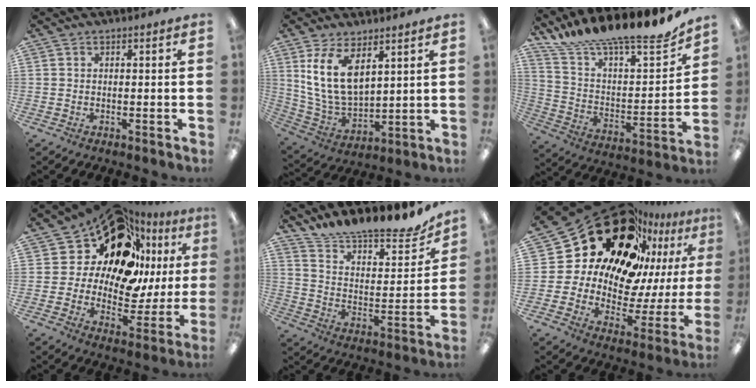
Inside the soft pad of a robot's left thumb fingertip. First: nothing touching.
{"total": 13.3, "force": [6.5, 6.8, 9.4], "torque": [-0.209, -0.023, 0.120]}
{"total": 16.7, "force": [15.3, 2.6, 6.2], "torque": [-0.102, -0.130, 0.254]}
{"total": 19.6, "force": [11.2, 11.9, 10.9], "torque": [-0.182, -0.088, 0.194]}
{"total": 12.9, "force": [12.2, 2.3, 3.7], "torque": [-0.070, -0.106, 0.209]}
{"total": 28.5, "force": [18.1, 16.8, 14.3], "torque": [-0.217, -0.145, 0.343]}